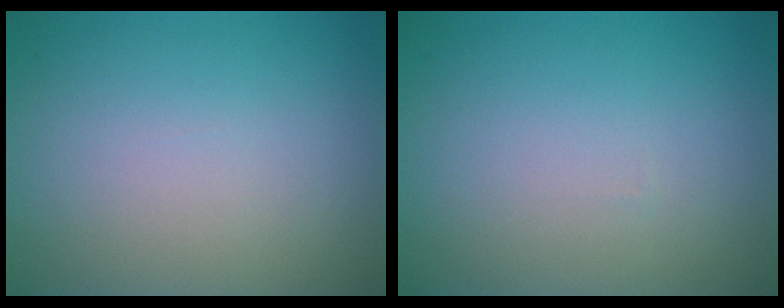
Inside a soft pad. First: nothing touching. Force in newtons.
{"total": 0.0}